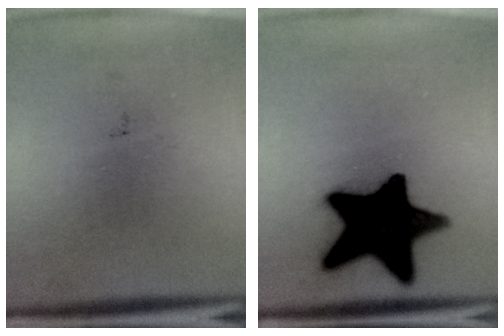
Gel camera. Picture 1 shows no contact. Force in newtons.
{"total": 17.8}